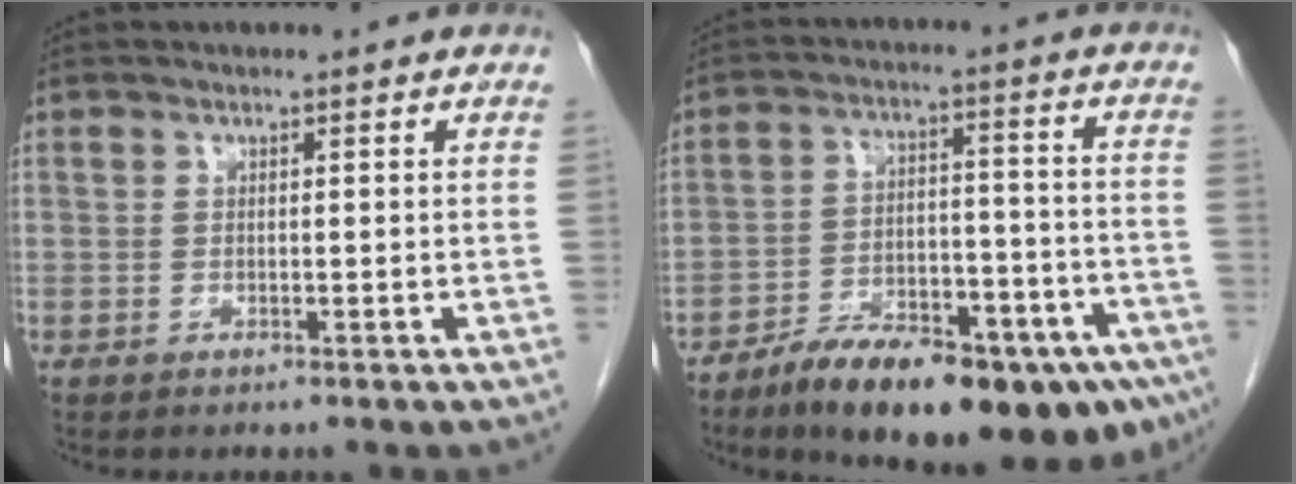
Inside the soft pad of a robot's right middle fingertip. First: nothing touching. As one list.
[{"total": 21.7, "force": [-15.0, 6.4, 14.2], "torque": [-0.154, 0.017, -0.222]}]